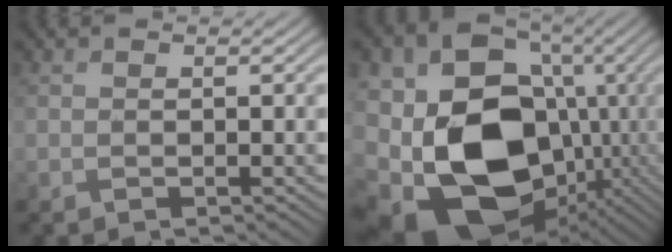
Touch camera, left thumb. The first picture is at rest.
{"total": 20.6, "force": [-3.7, 15.1, 13.4], "torque": [-0.289, -0.039, -0.052]}